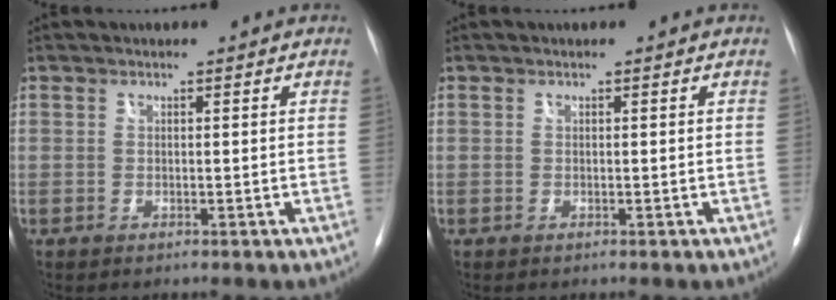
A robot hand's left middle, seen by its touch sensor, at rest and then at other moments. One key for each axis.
{"total": 0.0}